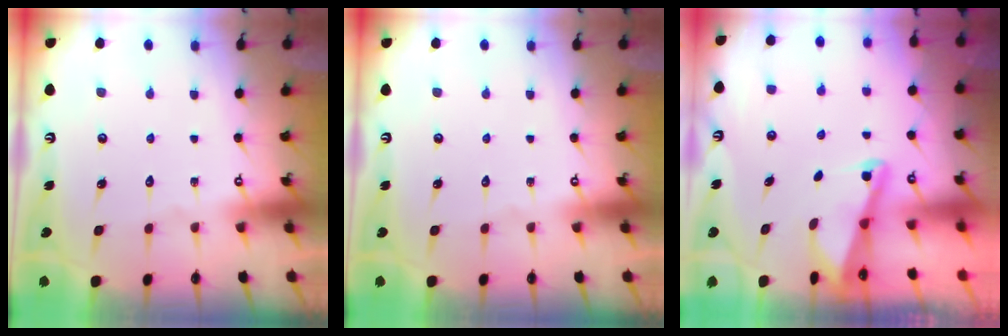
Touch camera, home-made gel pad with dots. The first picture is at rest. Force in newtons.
{"total": 0.0}
{"total": 2.1, "press": 2.1, "slide": 0.4}